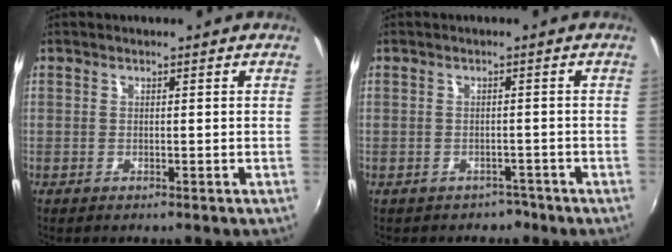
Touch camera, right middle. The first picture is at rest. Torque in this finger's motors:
{"motor_torque": [-0.07, 0.03, -0.01, 0.00]}